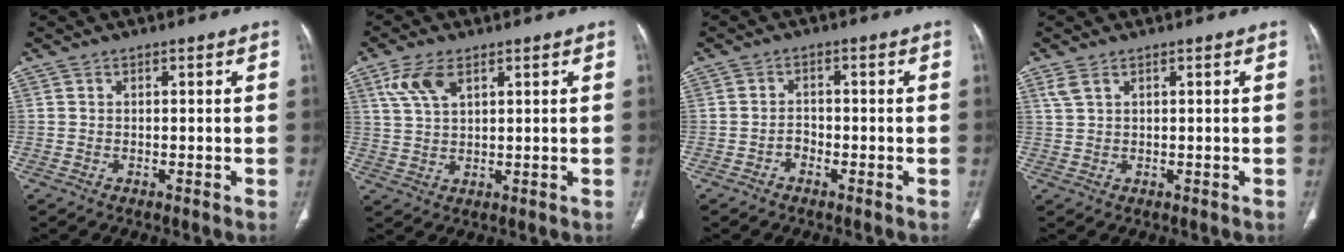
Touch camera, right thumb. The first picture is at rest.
{"total": 6.3, "force": [3.2, 3.1, 4.4], "torque": [-0.094, -0.004, 0.069]}
{"total": 1.7, "force": [-1.1, 1.2, 0.7], "torque": [-0.005, 0.011, -0.022]}
{"total": 2.1, "force": [1.2, 1.0, 1.4], "torque": [-0.038, 0.008, 0.038]}